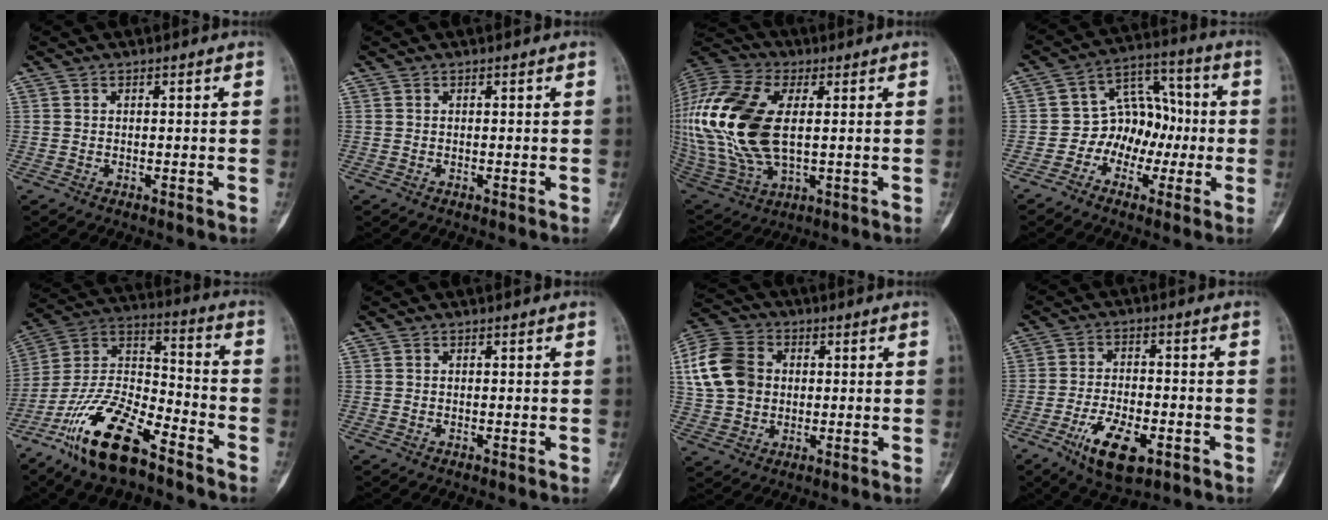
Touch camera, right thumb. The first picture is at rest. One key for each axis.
{"total": 0.0}
{"total": 24.9, "fx": 2.3, "fy": 13.7, "fz": 20.7, "tx": -0.476, "ty": -0.008, "tz": 0.045}
{"total": 10.0, "fx": -2.3, "fy": 8.1, "fz": 5.4, "tx": -0.033, "ty": 0.045, "tz": -0.052}
{"total": 18.4, "fx": -12.0, "fy": 6.8, "fz": 12.1, "tx": -0.220, "ty": 0.076, "tz": -0.224}
{"total": 0.0}
{"total": 12.9, "fx": 1.7, "fy": 10.4, "fz": 7.5, "tx": -0.136, "ty": 0.014, "tz": 0.026}
{"total": 10.5, "fx": -5.0, "fy": 4.8, "fz": 8.0, "tx": -0.135, "ty": 0.015, "tz": -0.079}